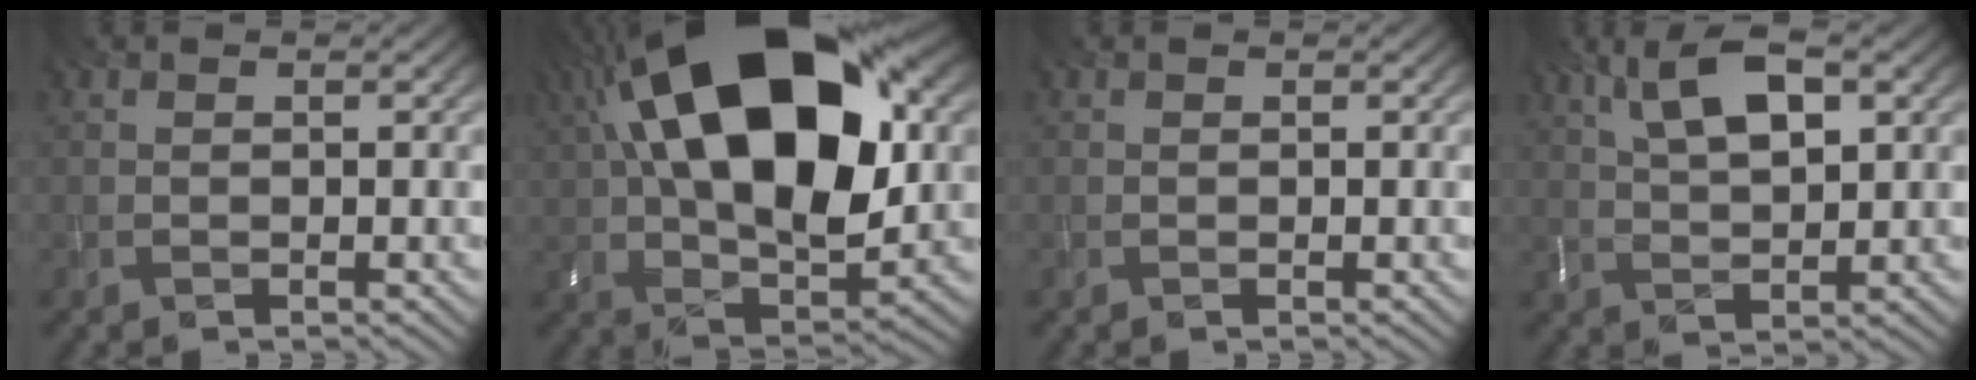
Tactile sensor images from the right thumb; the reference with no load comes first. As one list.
[{"total": 21.1, "force": [6.0, 11.6, 16.5], "torque": [-0.311, 0.036, 0.091]}, {"total": 0.0}, {"total": 8.5, "force": [3.7, 3.3, 6.9], "torque": [-0.145, 0.016, 0.072]}]